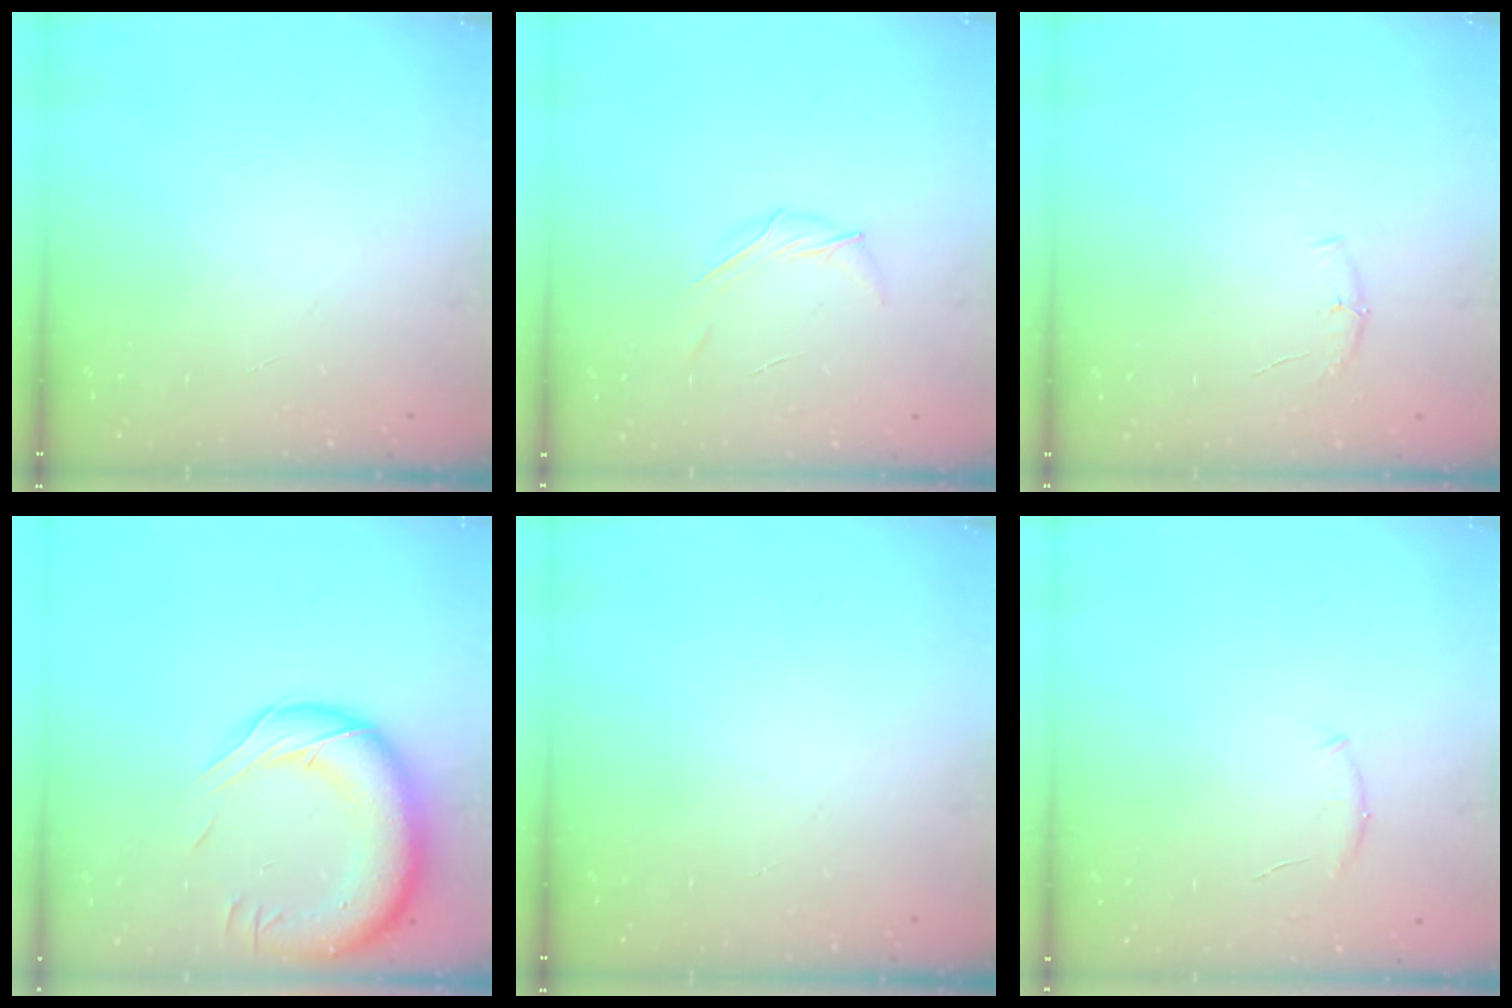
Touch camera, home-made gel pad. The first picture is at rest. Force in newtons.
{"total": 5.2, "press": 5.0, "slide": 1.3}
{"total": 4.8, "press": 4.6, "slide": 1.2}
{"total": 17.0, "press": 16.5, "slide": 4.1}
{"total": 0.0}
{"total": 6.4, "press": 6.2, "slide": 1.5}